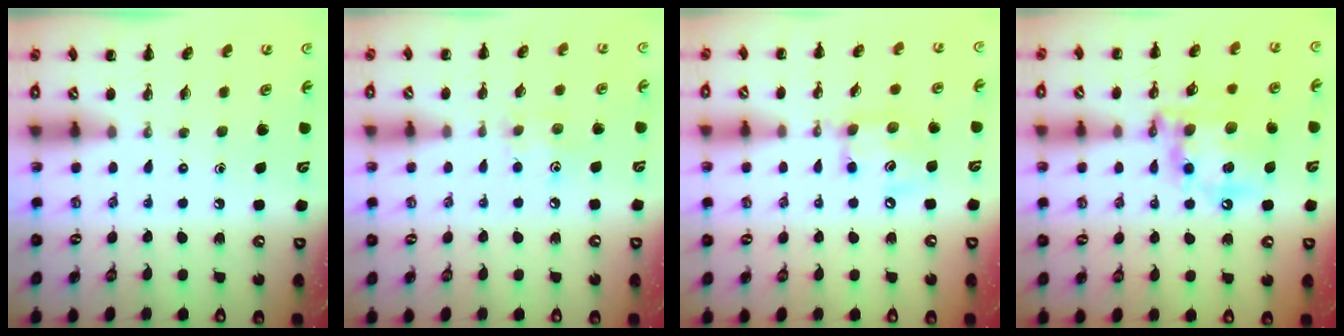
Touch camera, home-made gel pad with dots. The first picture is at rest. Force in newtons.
{"total": 5.9, "press": 5.8, "slide": 1.3}
{"total": 9.3, "press": 9.2, "slide": 1.0}
{"total": 15.7, "press": 15.4, "slide": 3.0}